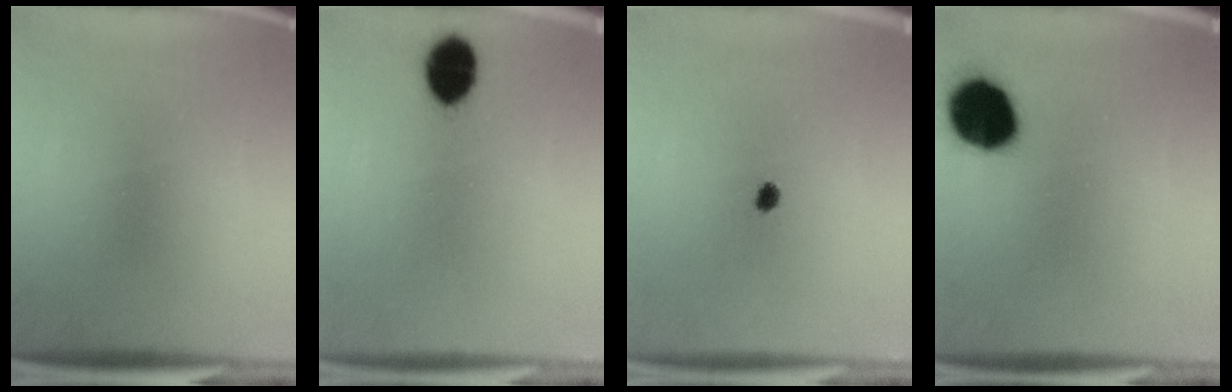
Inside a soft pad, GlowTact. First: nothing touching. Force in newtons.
{"total": 8.4}
{"total": 1.8}
{"total": 14.1}